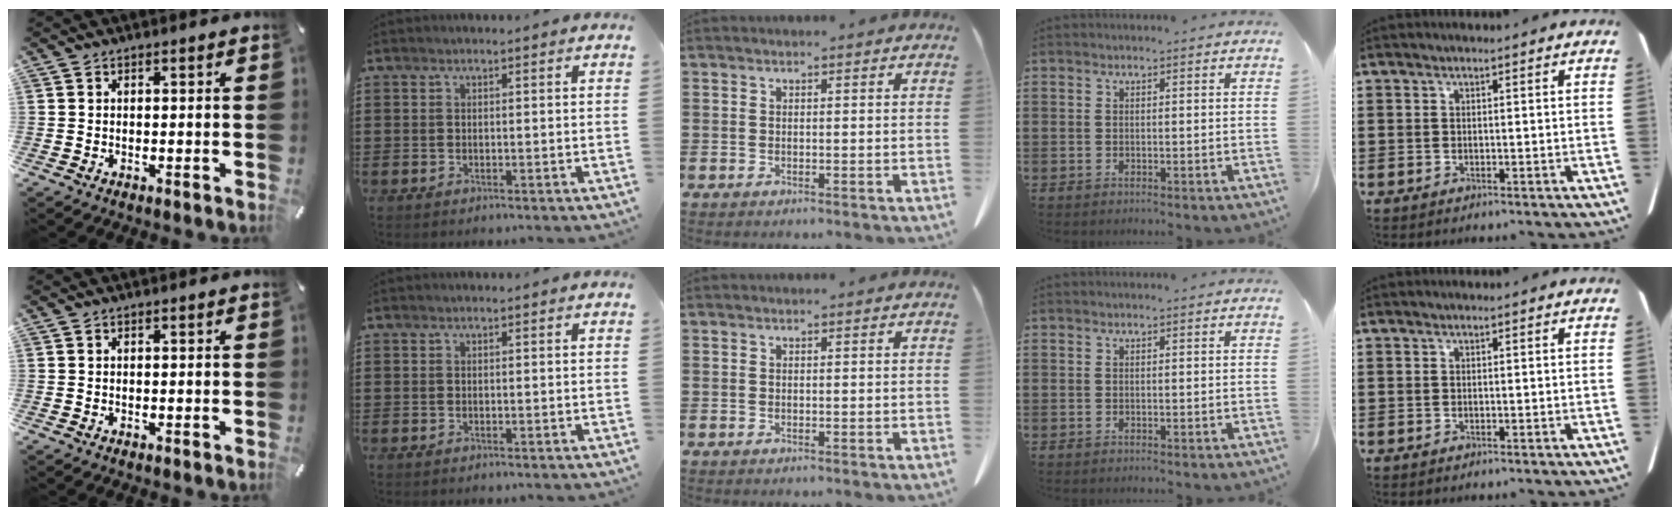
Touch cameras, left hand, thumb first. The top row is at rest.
{}